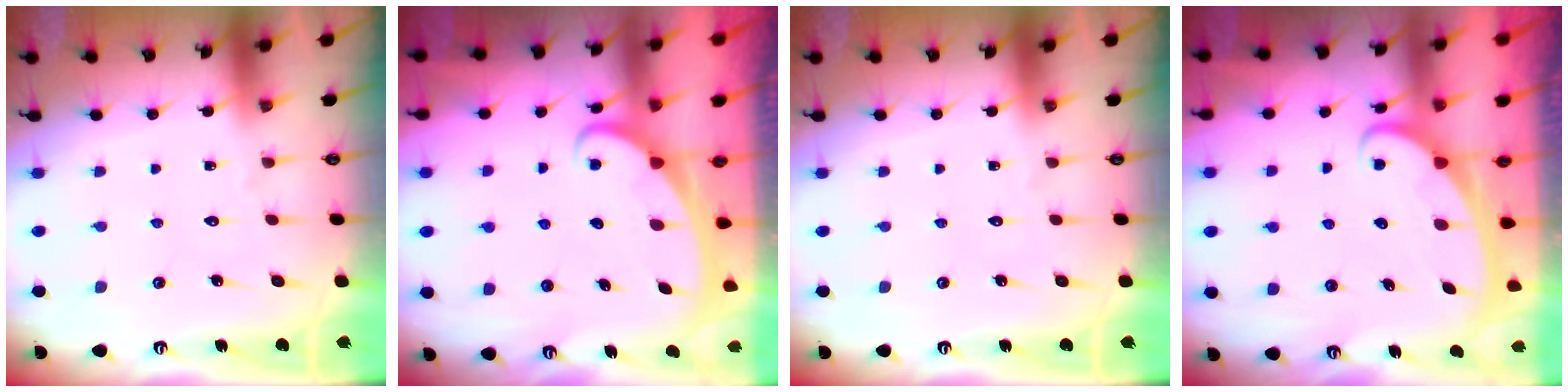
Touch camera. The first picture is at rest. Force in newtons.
{"total": 2.6, "press": 2.6, "slide": 0.3}
{"total": 0.0}
{"total": 2.5, "press": 2.4, "slide": 0.4}